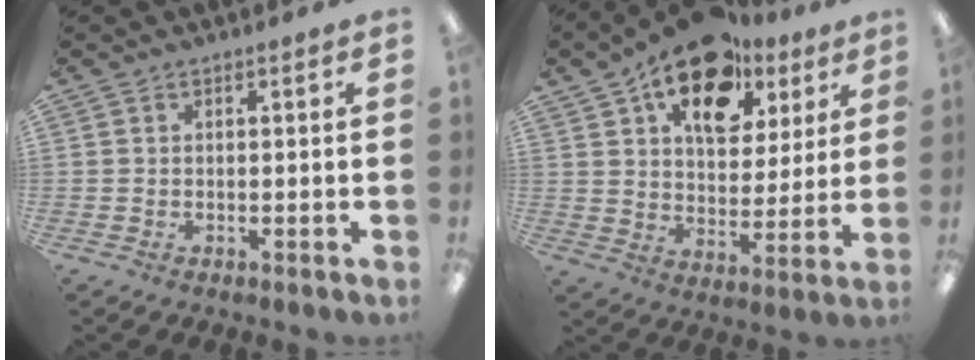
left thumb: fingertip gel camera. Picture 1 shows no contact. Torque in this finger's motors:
{"motor_torque": [0.62, 0.54, 1.66, -1.13, 0.17]}